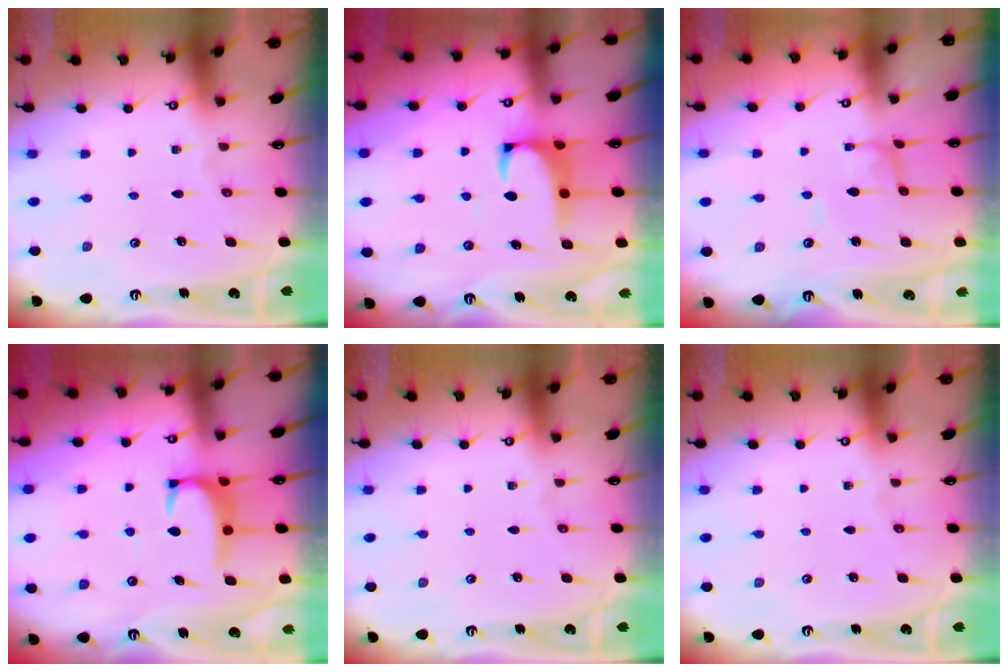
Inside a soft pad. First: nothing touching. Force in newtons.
{"total": 2.2, "press": 2.0, "slide": 1.0}
{"total": 0.9, "press": 0.9, "slide": 0.1}
{"total": 2.9, "press": 2.9, "slide": 0.4}
{"total": 0.0}
{"total": 0.0}